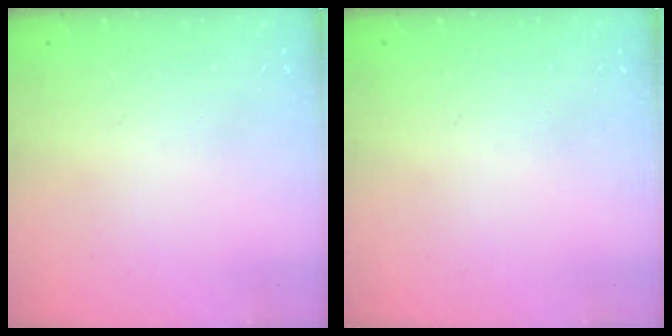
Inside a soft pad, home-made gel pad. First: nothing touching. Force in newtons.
{"total": 0.0}